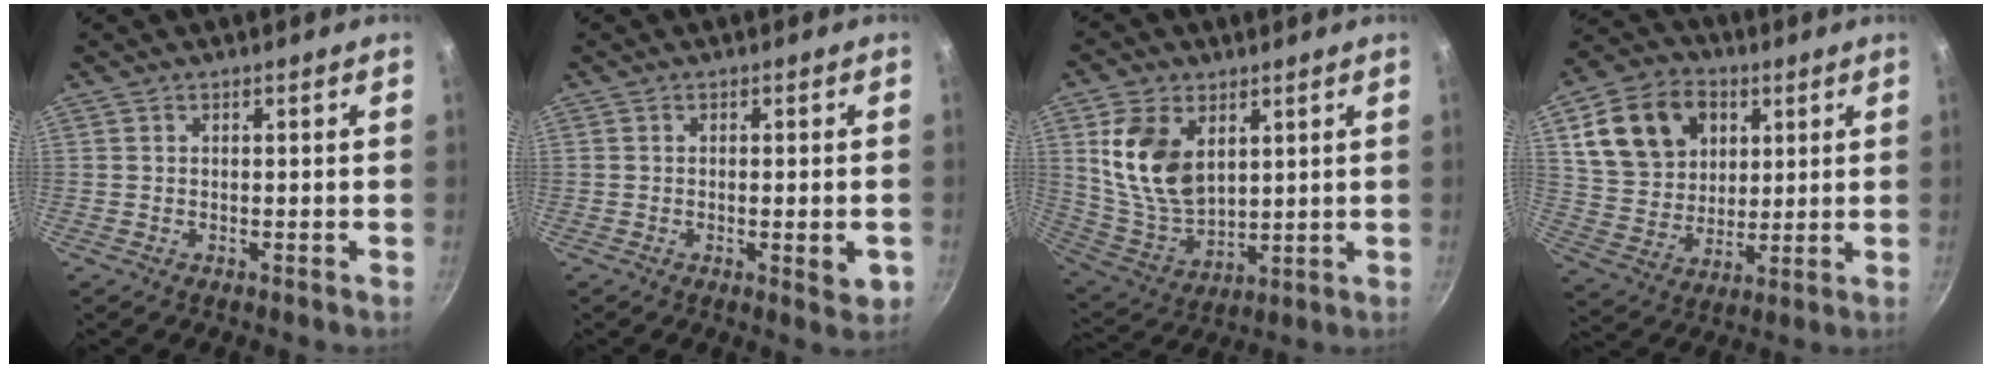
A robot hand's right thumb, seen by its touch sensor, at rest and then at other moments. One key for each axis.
{"total": 4.3, "fx": -1.1, "fy": 1.3, "fz": 3.9, "tx": -0.055, "ty": -0.007, "tz": -0.017}
{"total": 14.1, "fx": 4.3, "fy": 9.1, "fz": 9.9, "tx": -0.171, "ty": -0.030, "tz": 0.096}
{"total": 17.0, "fx": 5.8, "fy": 13.2, "fz": 9.1, "tx": -0.145, "ty": -0.007, "tz": 0.106}